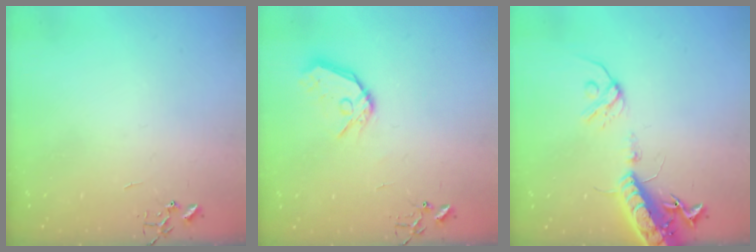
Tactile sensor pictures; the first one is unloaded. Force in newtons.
{"total": 11.3, "press": 11.2, "slide": 1.5}
{"total": 16.6, "press": 16.1, "slide": 4.0}